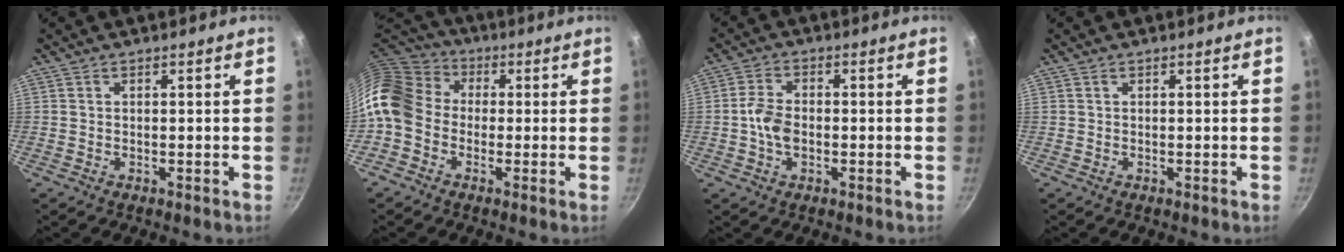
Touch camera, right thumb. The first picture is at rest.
{"total": 15.2, "force": [-0.3, 12.4, 8.8], "torque": [-0.167, 0.038, -0.026]}
{"total": 5.2, "force": [-0.8, 3.3, 3.9], "torque": [-0.079, 0.016, -0.019]}
{"total": 0.0}